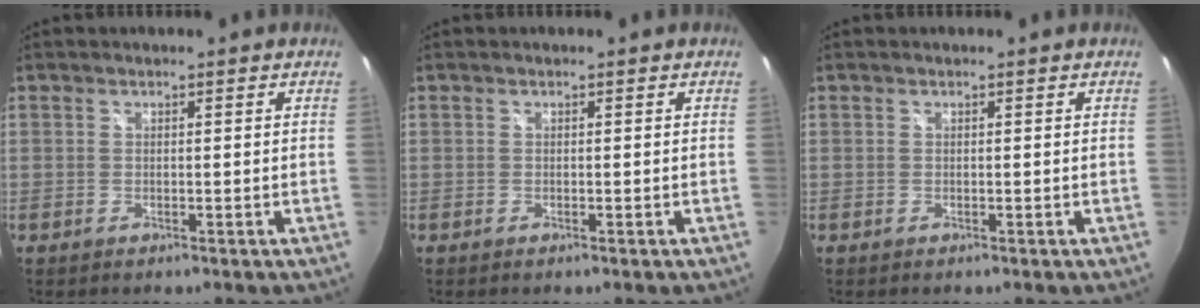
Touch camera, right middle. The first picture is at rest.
{"total": 0.0}
{"total": 0.0}